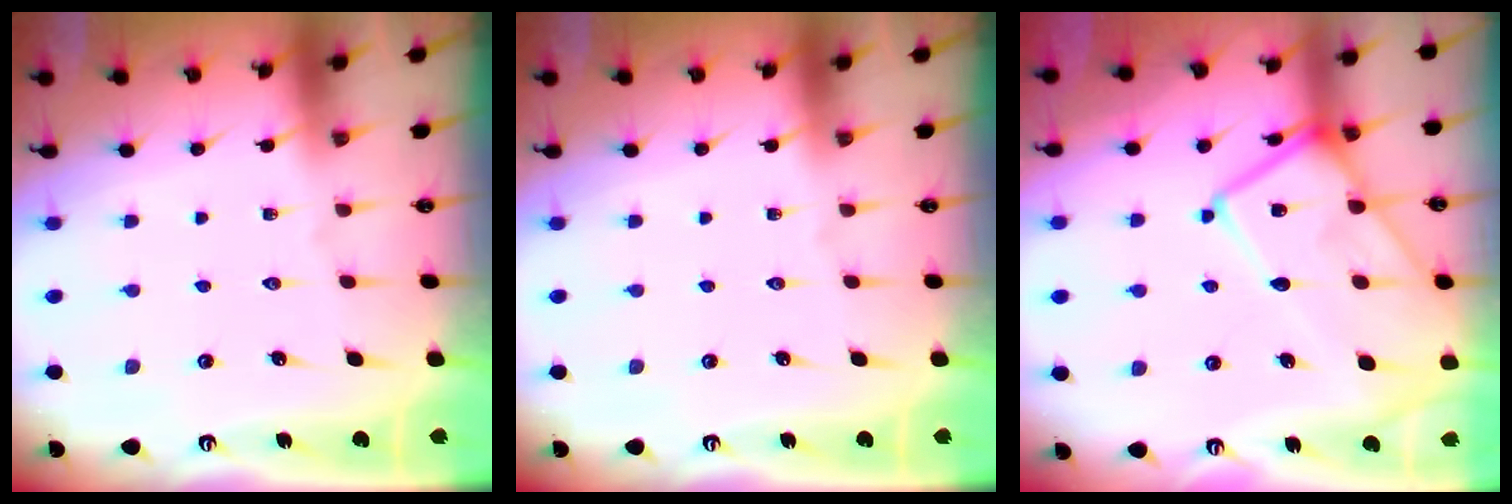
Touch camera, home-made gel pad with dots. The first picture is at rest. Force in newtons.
{"total": 0.0}
{"total": 17.6, "press": 17.5, "slide": 1.5}